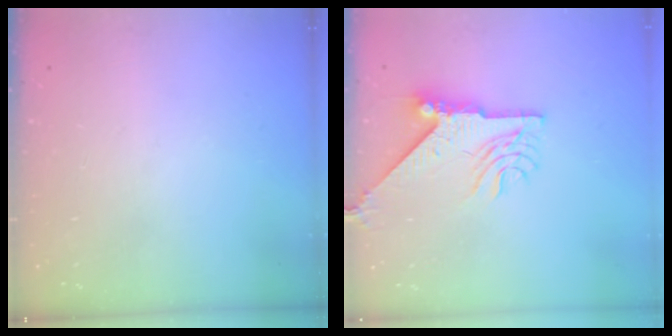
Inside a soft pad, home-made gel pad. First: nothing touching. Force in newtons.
{"total": 9.4, "press": 9.4, "slide": 1.2}